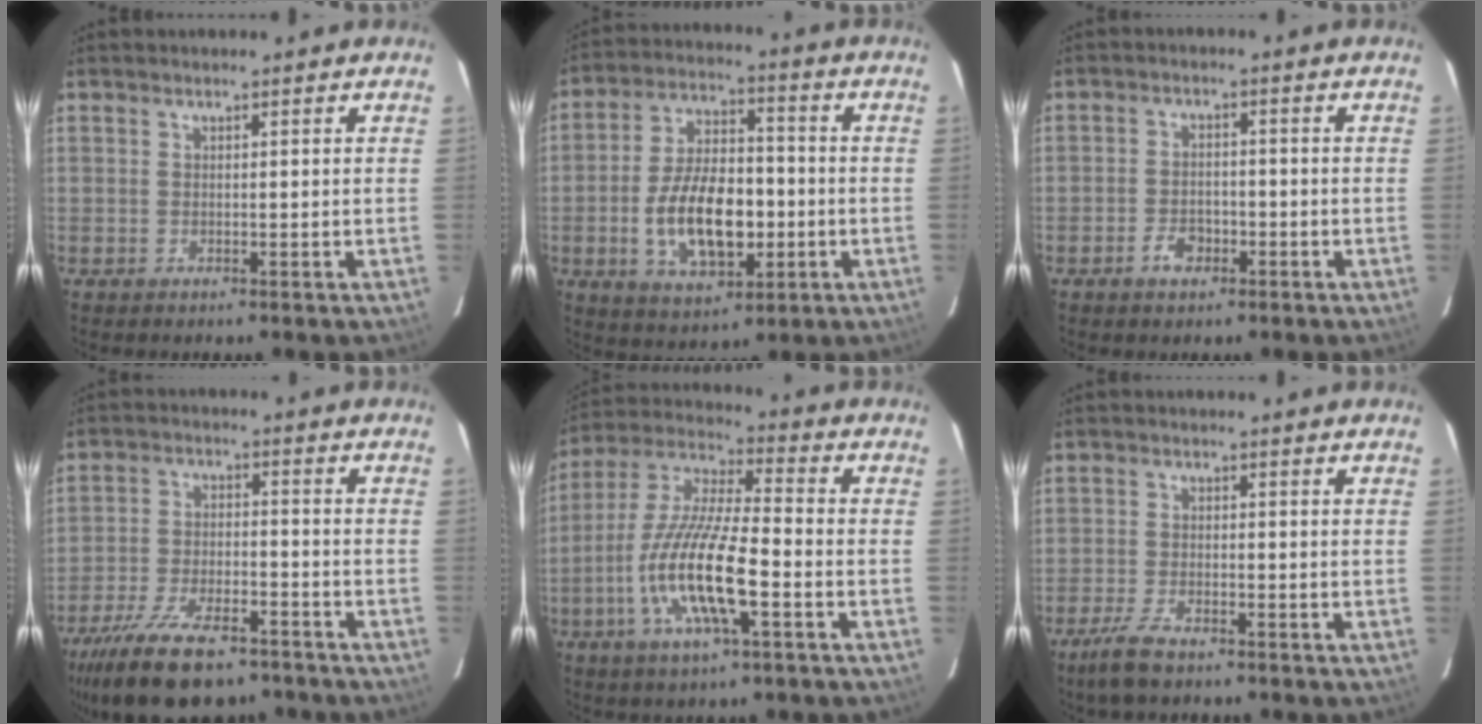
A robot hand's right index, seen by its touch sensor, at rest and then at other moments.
{"total": 15.0, "force": [-3.3, 7.8, 12.3], "torque": [-0.241, 0.006, -0.047]}
{"total": 4.0, "force": [-2.2, 2.5, 2.1], "torque": [-0.045, 0.004, -0.036]}
{"total": 18.4, "force": [-13.6, 7.3, 9.9], "torque": [-0.215, -0.029, -0.221]}
{"total": 16.2, "force": [-5.5, 3.6, 14.8], "torque": [-0.301, -0.013, -0.111]}
{"total": 5.4, "force": [-4.1, 1.6, 3.2], "torque": [-0.092, -0.009, -0.080]}